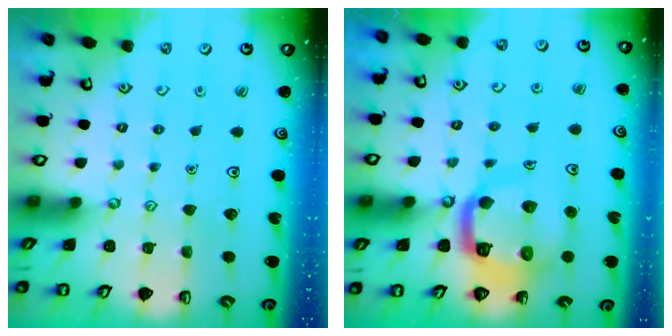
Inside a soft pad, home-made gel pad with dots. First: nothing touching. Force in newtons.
{"total": 12.4, "press": 12.3, "slide": 1.5}